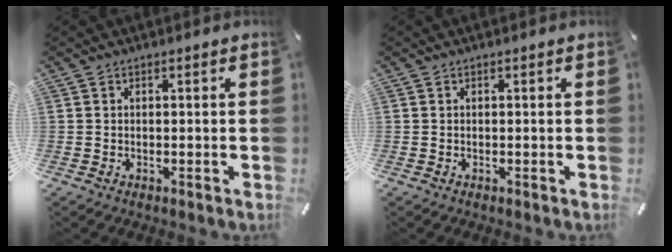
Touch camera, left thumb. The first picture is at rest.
{"total": 0.0}